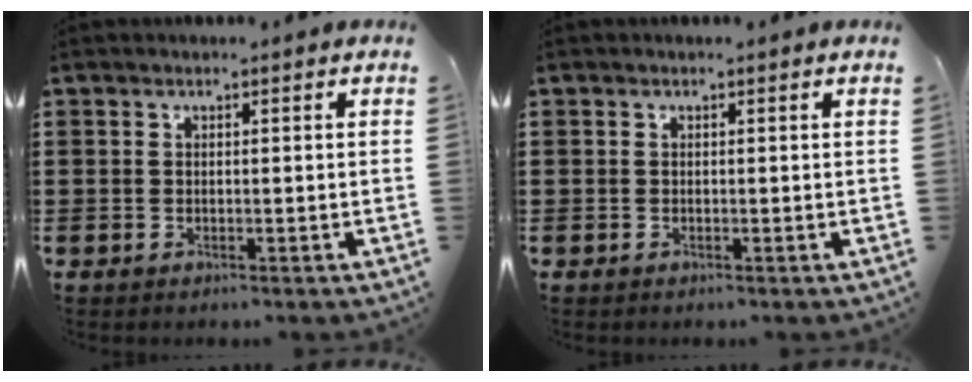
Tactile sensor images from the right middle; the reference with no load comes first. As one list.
[{"total": 0.0}]